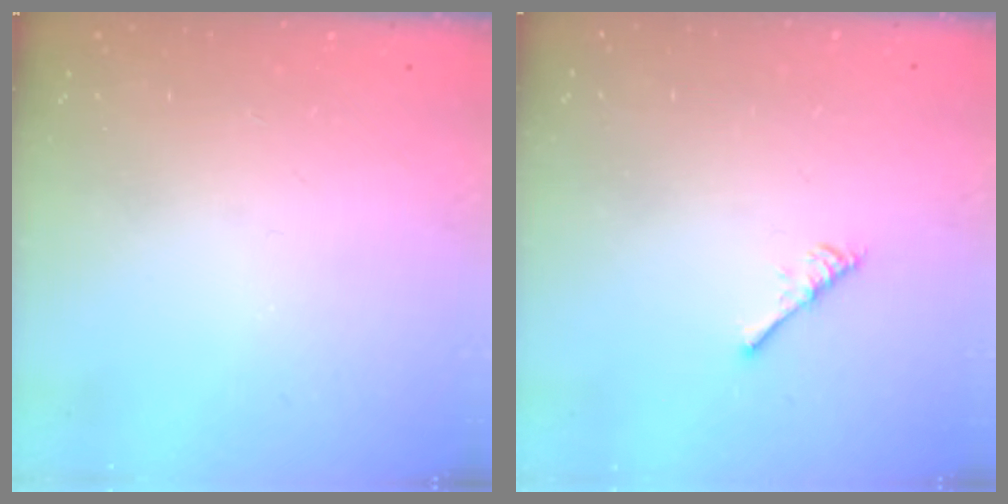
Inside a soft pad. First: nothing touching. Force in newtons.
{"total": 2.9, "press": 2.9, "slide": 0.5}